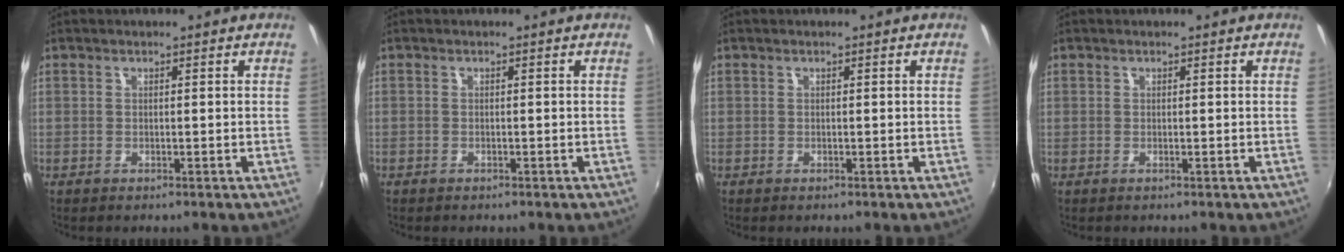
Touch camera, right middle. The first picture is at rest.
{"total": 0.8, "force": [-0.6, 0.5, 0.0], "torque": [-0.003, 0.001, -0.012]}
{"total": 0.0}
{"total": 0.0}